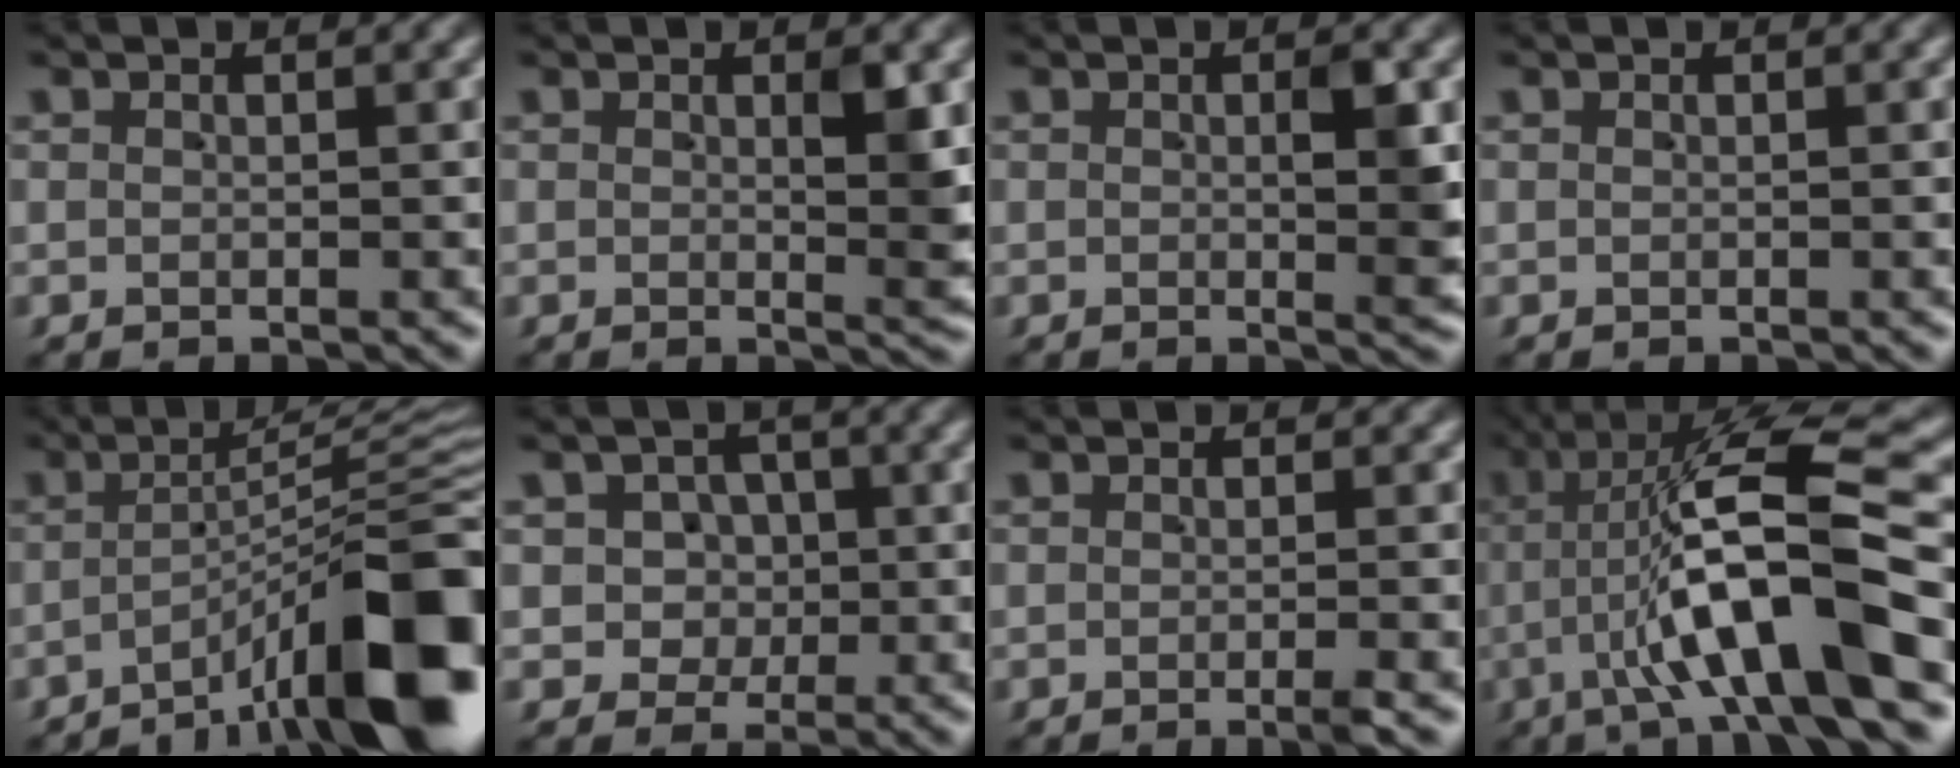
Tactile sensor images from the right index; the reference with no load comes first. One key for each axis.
{"total": 2.1, "fx": 0.5, "fy": 0.2, "fz": 2.1, "tx": -0.022, "ty": -0.007, "tz": 0.009}
{"total": 2.4, "fx": 0.3, "fy": 0.4, "fz": 2.4, "tx": -0.026, "ty": -0.001, "tz": 0.003}
{"total": 0.0}
{"total": 11.1, "fx": -4.9, "fy": 3.2, "fz": 9.4, "tx": -0.113, "ty": 0.005, "tz": -0.070}
{"total": 5.7, "fx": 0.0, "fy": 5.4, "fz": 1.9, "tx": -0.039, "ty": -0.023, "tz": 0.003}
{"total": 1.1, "fx": -0.7, "fy": -0.2, "fz": 0.8, "tx": -0.009, "ty": 0.008, "tz": -0.019}
{"total": 12.1, "fx": -0.6, "fy": 3.5, "fz": 11.6, "tx": -0.195, "ty": 0.008, "tz": -0.006}